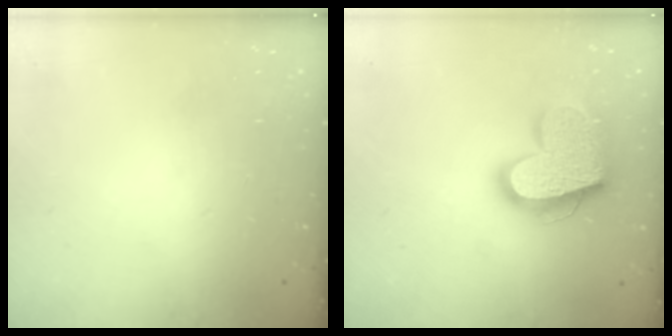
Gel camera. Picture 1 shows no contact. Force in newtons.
{"total": 19.5, "press": 19.4, "slide": 1.6}